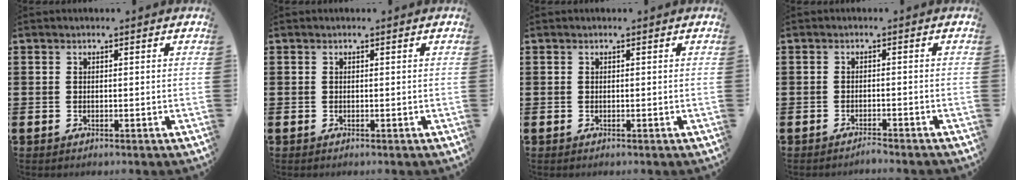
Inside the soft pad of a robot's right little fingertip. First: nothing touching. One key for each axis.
{"total": 0.0}
{"total": 0.0}
{"total": 1.3, "fx": -1.3, "fy": -0.1, "fz": 0.2, "tx": -0.006, "ty": 0.001, "tz": -0.025}